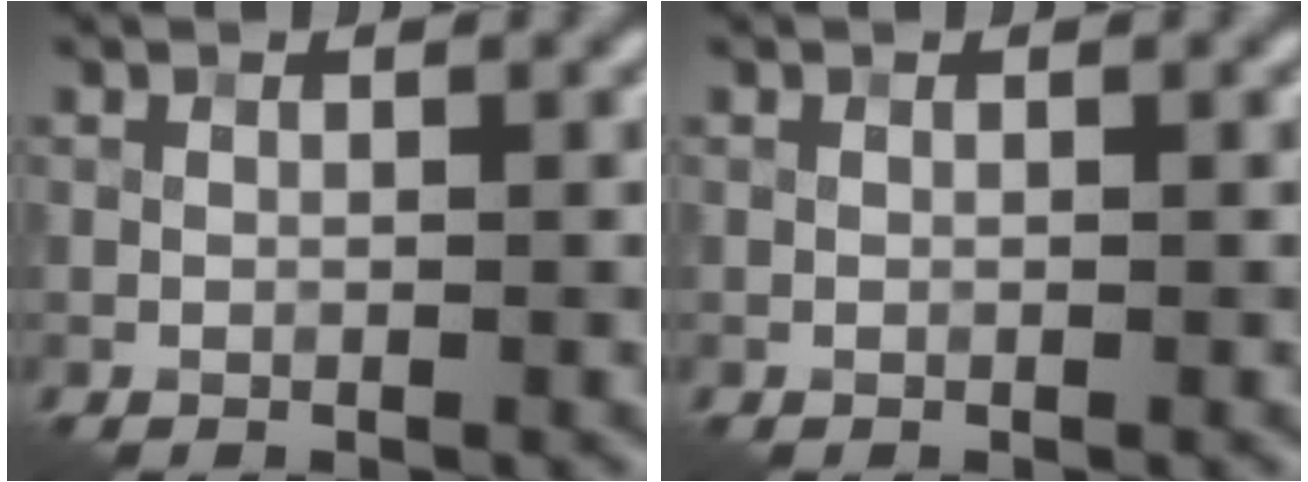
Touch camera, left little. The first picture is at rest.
{"total": 0.0}